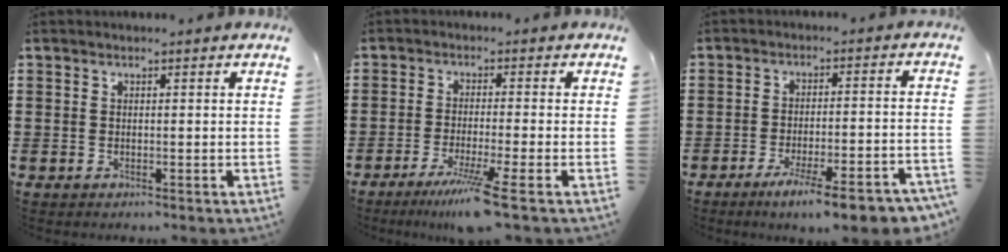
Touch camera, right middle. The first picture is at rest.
{"total": 6.3, "force": [-4.1, -0.7, 4.8], "torque": [-0.092, -0.024, -0.073]}
{"total": 8.1, "force": [-6.1, 0.3, 5.3], "torque": [-0.077, -0.004, -0.107]}